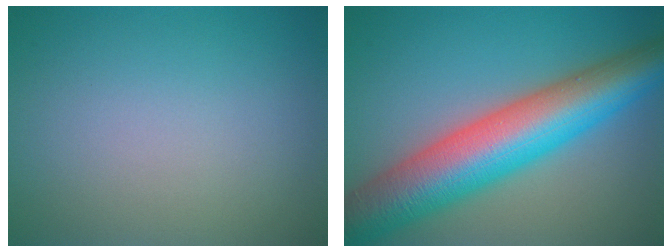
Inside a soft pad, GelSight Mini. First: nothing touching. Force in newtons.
{"total": 11.9, "press": 11.9, "slide": 0.1}